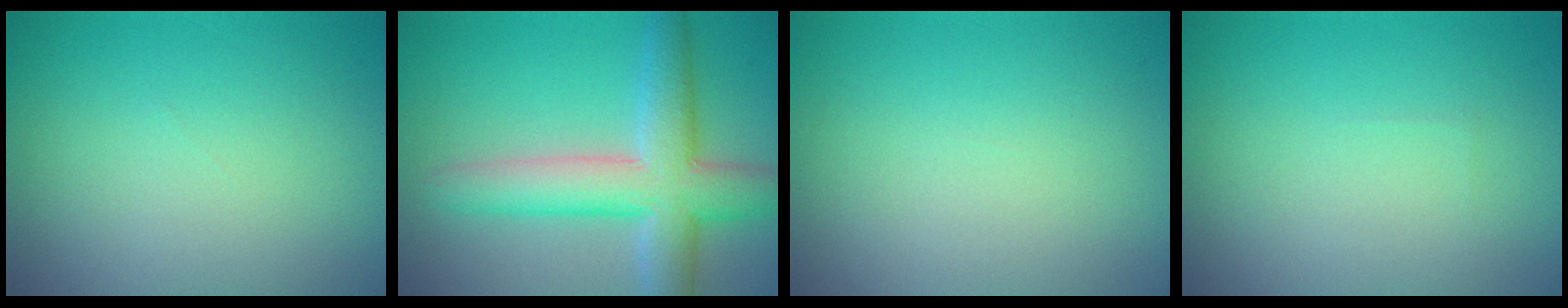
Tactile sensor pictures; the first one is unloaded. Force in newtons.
{"total": 6.9, "press": 6.9, "slide": 0.2}
{"total": 0.0}
{"total": 0.0}